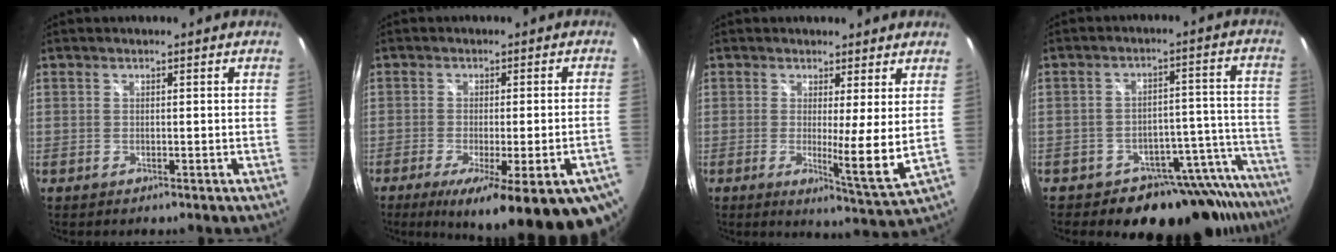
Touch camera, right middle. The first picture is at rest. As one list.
[{"total": 21.2, "force": [-14.5, 3.4, 15.0], "torque": [-0.208, -0.059, -0.190]}, {"total": 7.4, "force": [1.7, -0.4, 7.2], "torque": [-0.106, -0.021, 0.022]}, {"total": 17.9, "force": [-16.1, 7.1, 3.6], "torque": [-0.026, 0.048, -0.206]}]